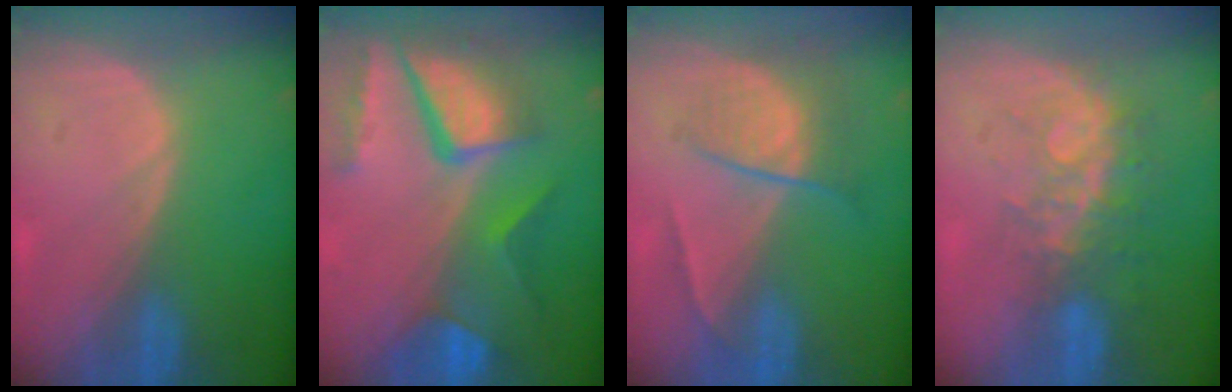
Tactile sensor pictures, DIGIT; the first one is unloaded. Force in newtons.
{"total": 11.2, "press": 9.3, "slide": 6.3}
{"total": 6.8, "press": 6.0, "slide": 3.2}
{"total": 8.4, "press": 7.0, "slide": 4.7}